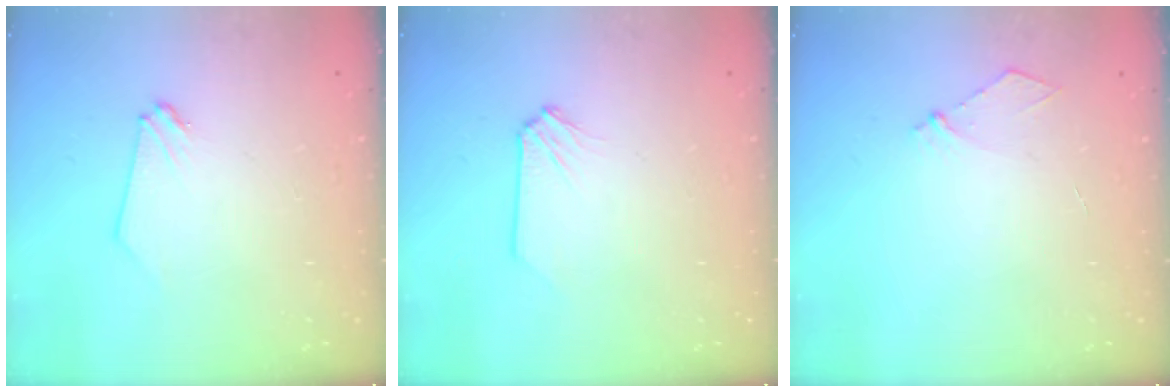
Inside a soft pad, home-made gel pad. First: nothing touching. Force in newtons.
{"total": 0.0}
{"total": 4.7, "press": 4.6, "slide": 0.7}